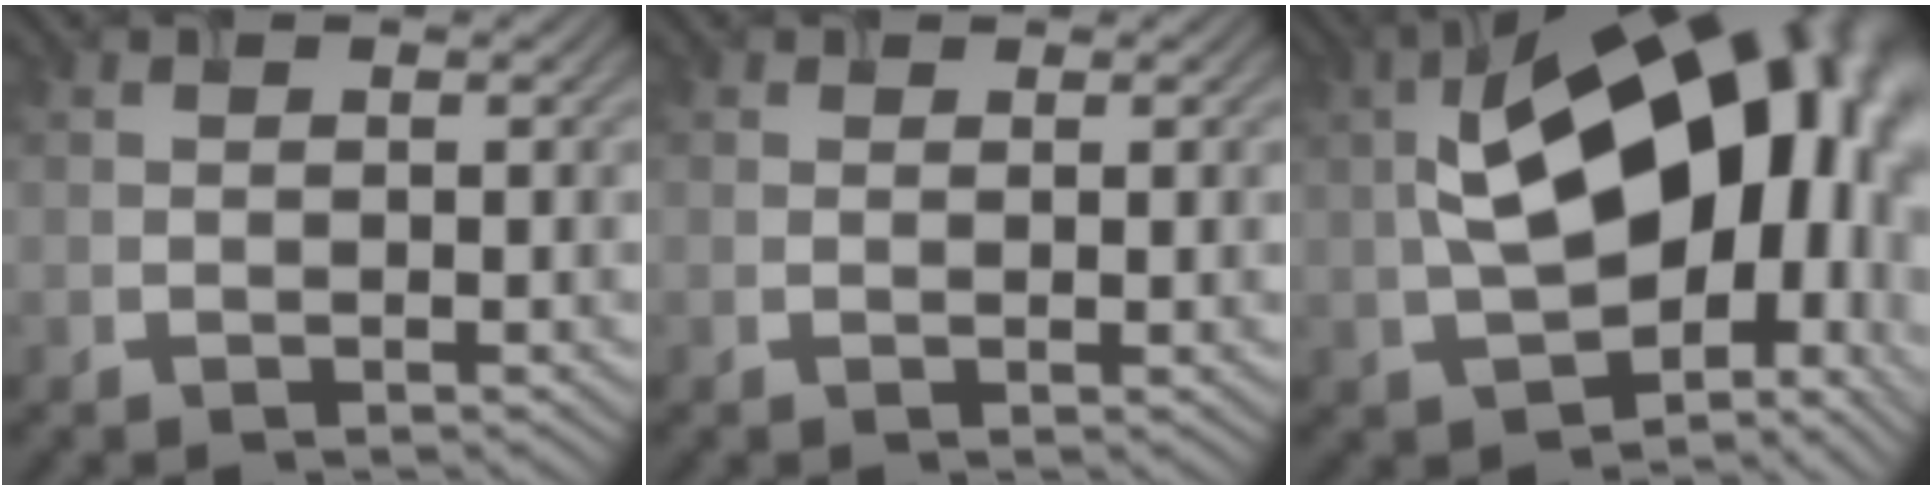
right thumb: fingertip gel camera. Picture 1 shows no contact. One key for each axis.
{"total": 0.0}
{"total": 20.9, "fx": 2.0, "fy": 12.6, "fz": 16.6, "tx": -0.260, "ty": -0.019, "tz": 0.063}